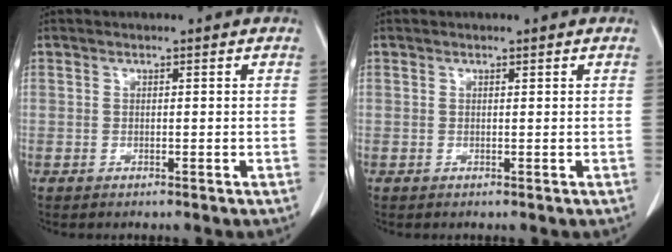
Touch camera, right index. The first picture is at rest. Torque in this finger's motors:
{"motor_torque": [-0.11, 0.00, 0.01, 0.01]}